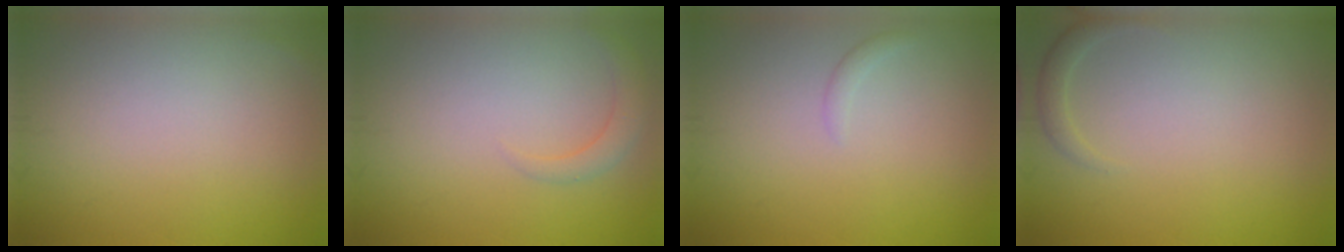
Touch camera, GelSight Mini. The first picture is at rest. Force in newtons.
{"total": 1.7, "press": 1.7, "slide": 0.3}
{"total": 0.7, "press": 0.7, "slide": 0.1}
{"total": 1.2, "press": 1.1, "slide": 0.1}